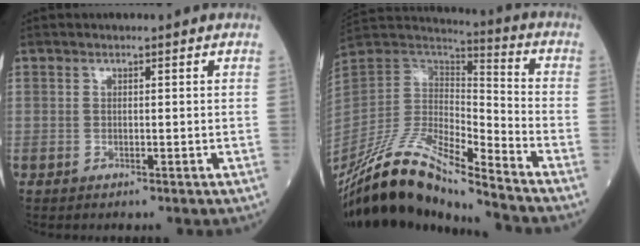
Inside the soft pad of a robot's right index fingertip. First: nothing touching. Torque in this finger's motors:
{"motor_torque": [0.62, -1.52, 0.63, 0.18]}